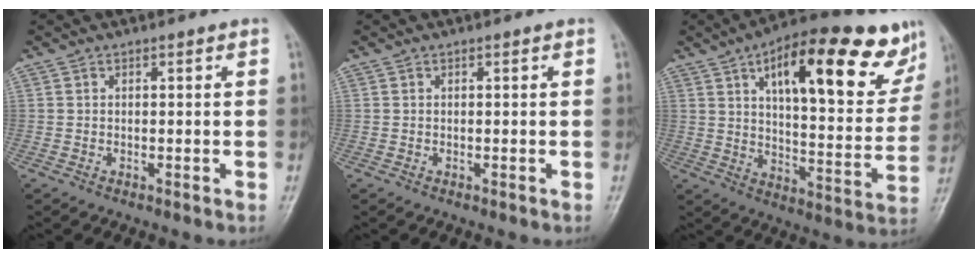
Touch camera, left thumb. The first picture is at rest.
{"total": 0.0}
{"total": 25.9, "force": [13.3, 9.7, 20.0], "torque": [-0.246, -0.024, 0.195]}